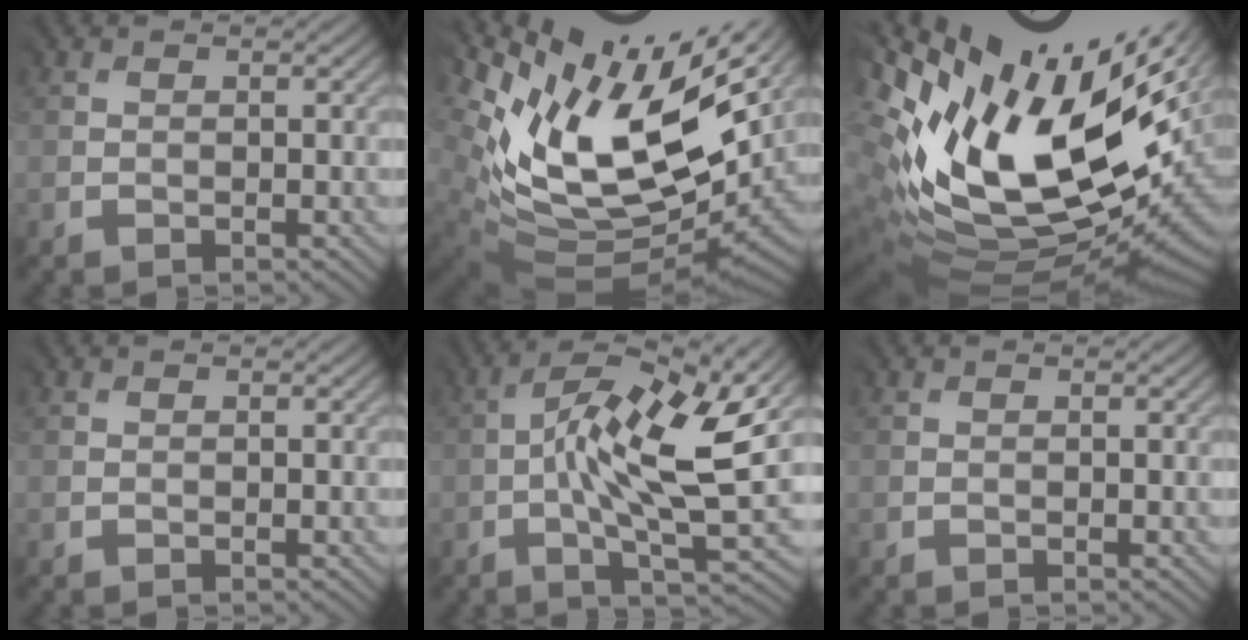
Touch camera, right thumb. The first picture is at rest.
{"total": 15.3, "force": [5.6, 7.2, 12.3], "torque": [-0.257, -0.019, 0.112]}
{"total": 19.6, "force": [4.9, 9.1, 16.7], "torque": [-0.325, -0.017, 0.104]}
{"total": 0.0}
{"total": 13.2, "force": [0.2, 4.0, 12.5], "torque": [-0.224, -0.001, 0.010]}
{"total": 0.0}